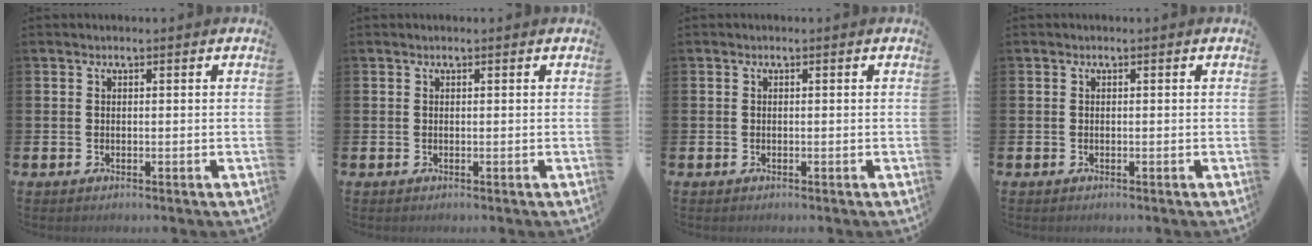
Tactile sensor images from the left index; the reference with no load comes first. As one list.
[{"total": 0.0}, {"total": 0.0}, {"total": 0.0}]